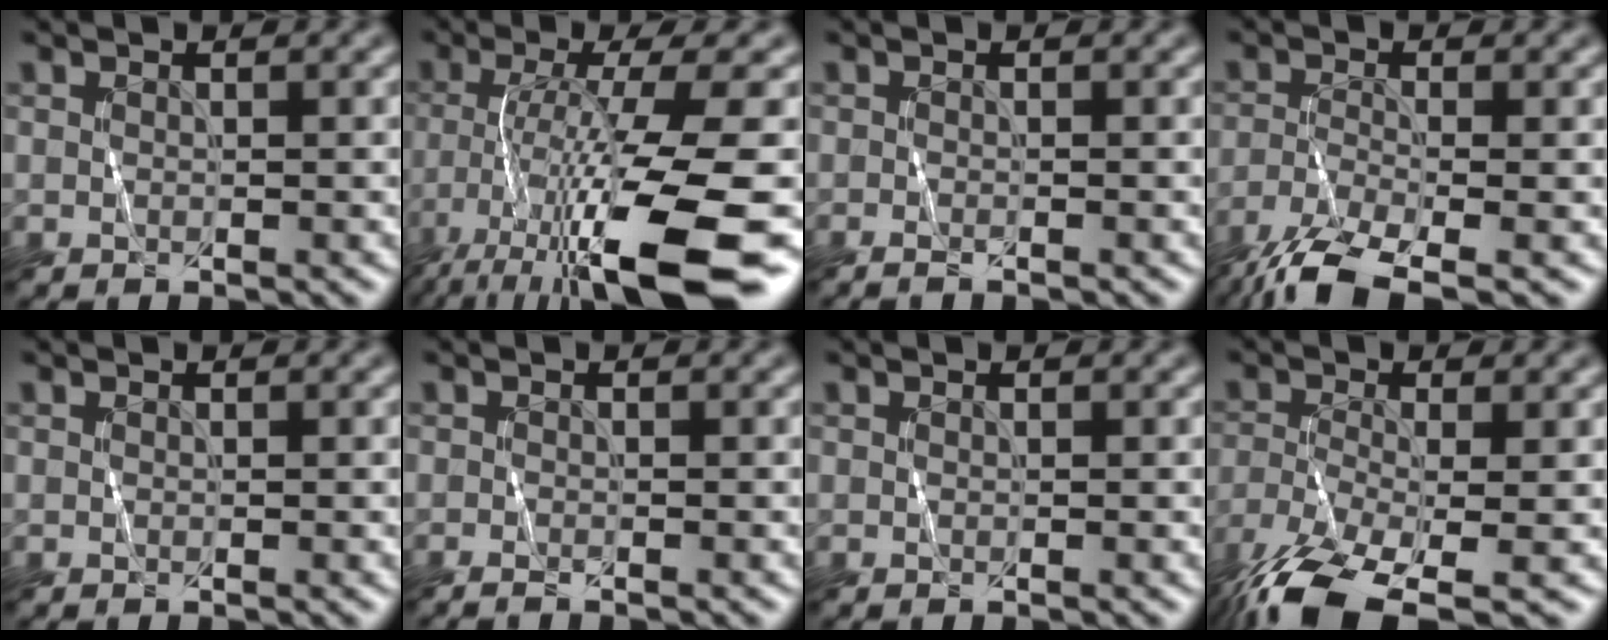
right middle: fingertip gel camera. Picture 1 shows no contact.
{"total": 14.0, "force": [-8.1, 2.6, 11.1], "torque": [-0.194, -0.014, -0.132]}
{"total": 0.9, "force": [-0.6, 0.1, 0.6], "torque": [-0.013, -0.006, -0.012]}
{"total": 7.9, "force": [-5.7, 2.1, 5.0], "torque": [-0.109, -0.022, -0.114]}
{"total": 0.0}
{"total": 1.2, "force": [-0.7, 0.2, 0.9], "torque": [-0.018, -0.005, -0.015]}
{"total": 0.0}
{"total": 10.1, "force": [-6.8, 3.3, 6.6], "torque": [-0.141, -0.028, -0.131]}